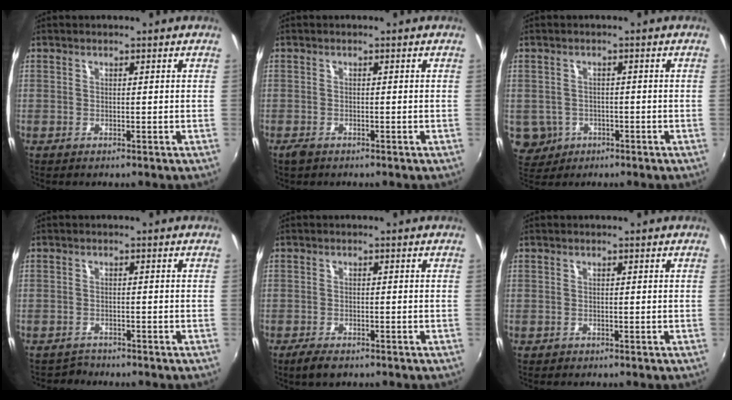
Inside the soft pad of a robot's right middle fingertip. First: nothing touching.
{"total": 1.7, "force": [-1.3, 0.9, 0.6], "torque": [-0.016, -0.004, -0.025]}
{"total": 5.4, "force": [-1.7, 4.9, 1.4], "torque": [-0.041, 0.000, -0.016]}
{"total": 1.8, "force": [-1.6, 0.8, -0.4], "torque": [0.002, 0.003, -0.028]}
{"total": 3.5, "force": [-2.6, 1.5, 1.9], "torque": [-0.050, -0.013, -0.047]}
{"total": 0.7, "force": [-0.4, 0.5, 0.0], "torque": [0.000, -0.003, -0.006]}